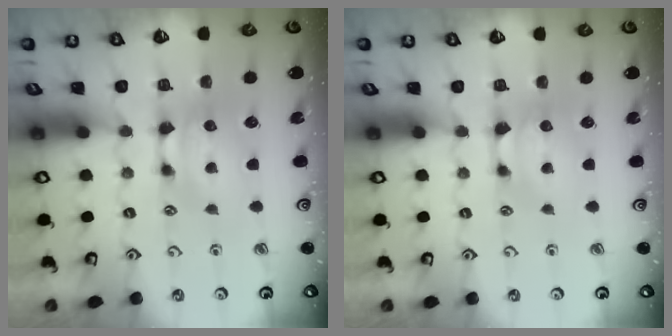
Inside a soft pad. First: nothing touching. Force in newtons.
{"total": 0.0}